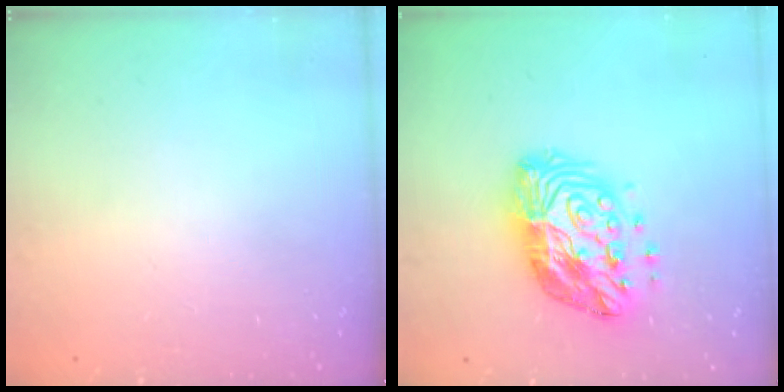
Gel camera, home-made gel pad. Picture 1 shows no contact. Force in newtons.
{"total": 15.8, "press": 15.7, "slide": 1.3}